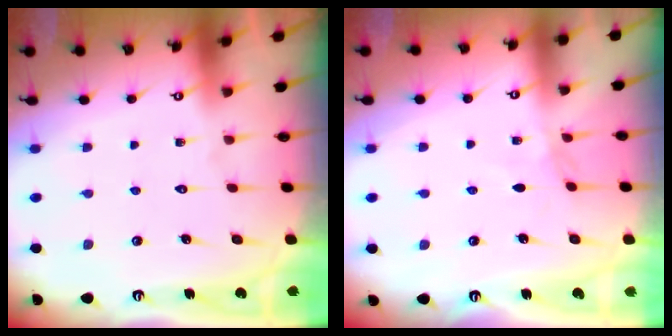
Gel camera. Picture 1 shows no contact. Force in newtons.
{"total": 2.7, "press": 2.7, "slide": 0.4}